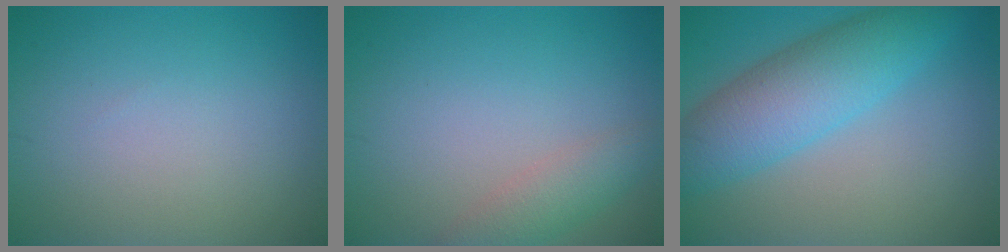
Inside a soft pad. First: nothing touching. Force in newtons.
{"total": 2.6, "press": 2.6, "slide": 0.1}
{"total": 6.9, "press": 6.9, "slide": 0.1}